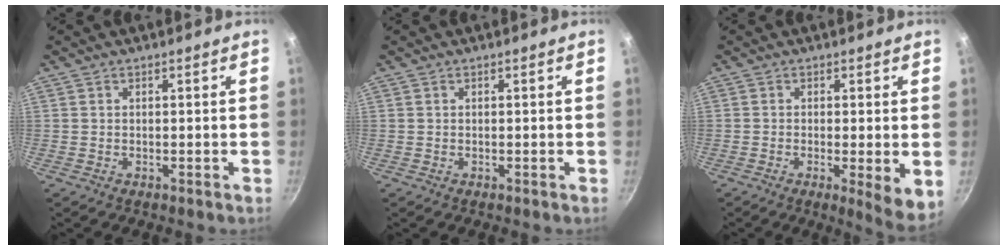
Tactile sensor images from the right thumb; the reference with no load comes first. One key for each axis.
{"total": 0.0}
{"total": 6.4, "fx": -1.0, "fy": 1.3, "fz": 6.2, "tx": -0.083, "ty": -0.017, "tz": -0.011}